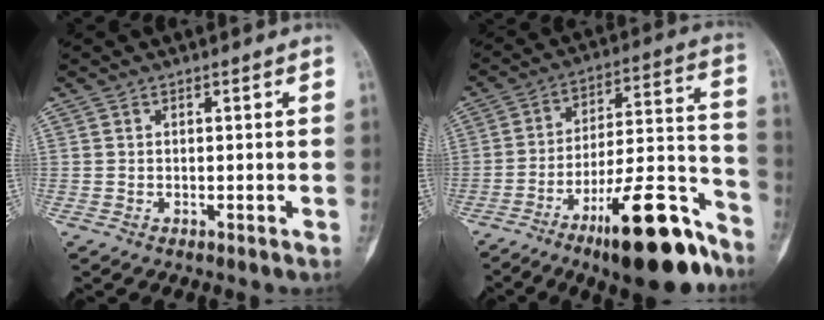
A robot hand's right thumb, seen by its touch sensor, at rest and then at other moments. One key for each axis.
{"total": 21.1, "fx": -13.7, "fy": 5.8, "fz": 15.1, "tx": -0.194, "ty": 0.100, "tz": -0.214}